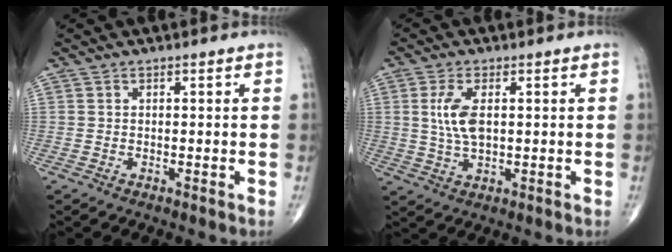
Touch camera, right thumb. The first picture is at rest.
{"total": 6.3, "force": [1.0, 2.9, 5.5], "torque": [-0.118, -0.003, 0.021]}